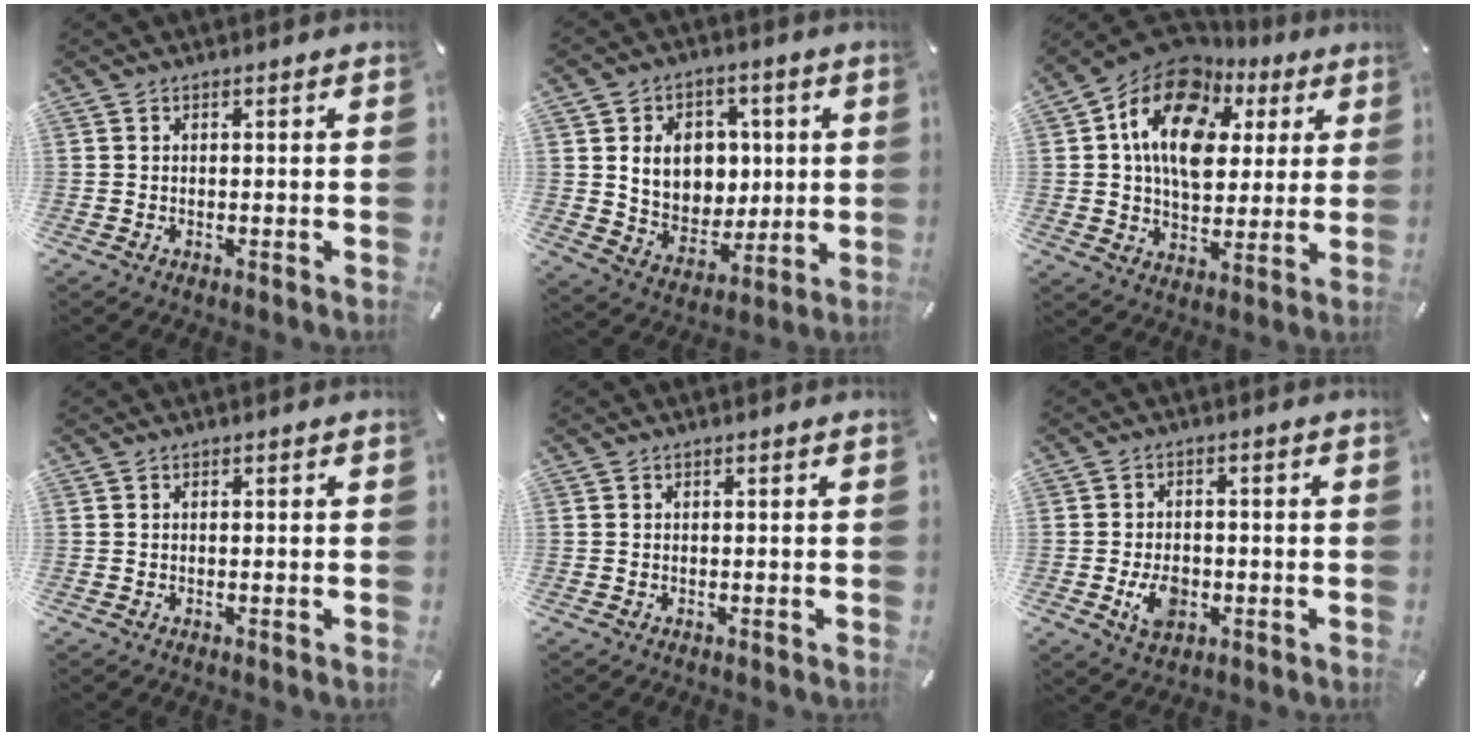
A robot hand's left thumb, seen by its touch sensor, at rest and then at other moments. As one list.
[{"total": 11.8, "force": [2.5, 10.3, 5.1], "torque": [-0.082, -0.003, 0.057]}, {"total": 16.4, "force": [6.4, 12.1, 9.2], "torque": [-0.162, -0.028, 0.114]}, {"total": 0.0}, {"total": 0.0}, {"total": 6.9, "force": [-2.0, 4.8, 4.5], "torque": [-0.084, -0.001, -0.038]}]